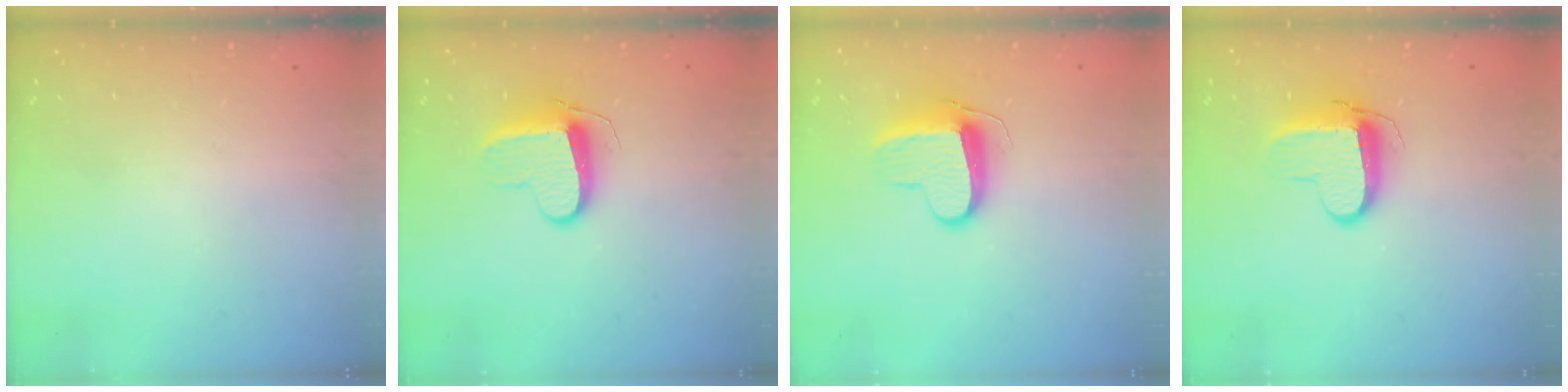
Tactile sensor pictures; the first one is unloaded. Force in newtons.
{"total": 9.9, "press": 9.9, "slide": 0.3}
{"total": 11.2, "press": 11.2, "slide": 0.8}
{"total": 9.5, "press": 9.5, "slide": 0.8}